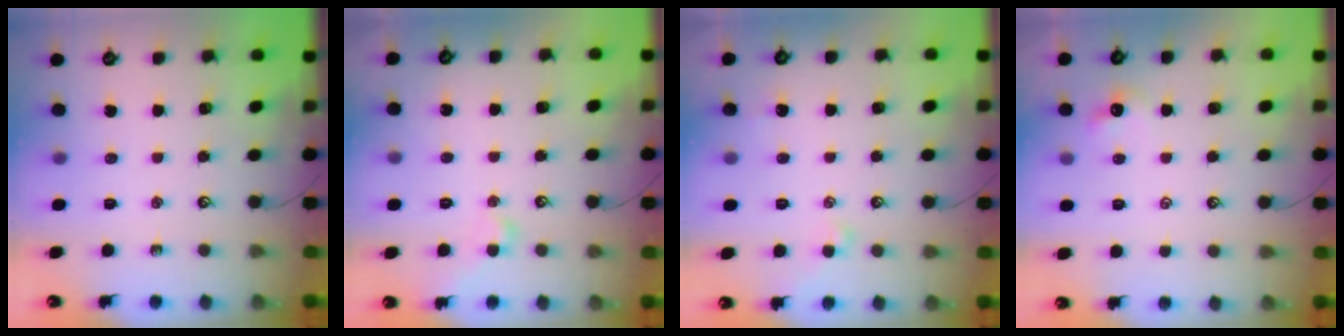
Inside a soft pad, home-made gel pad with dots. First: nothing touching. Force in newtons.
{"total": 0.8, "press": 0.7, "slide": 0.5}
{"total": 1.9, "press": 1.8, "slide": 0.6}
{"total": 0.0}